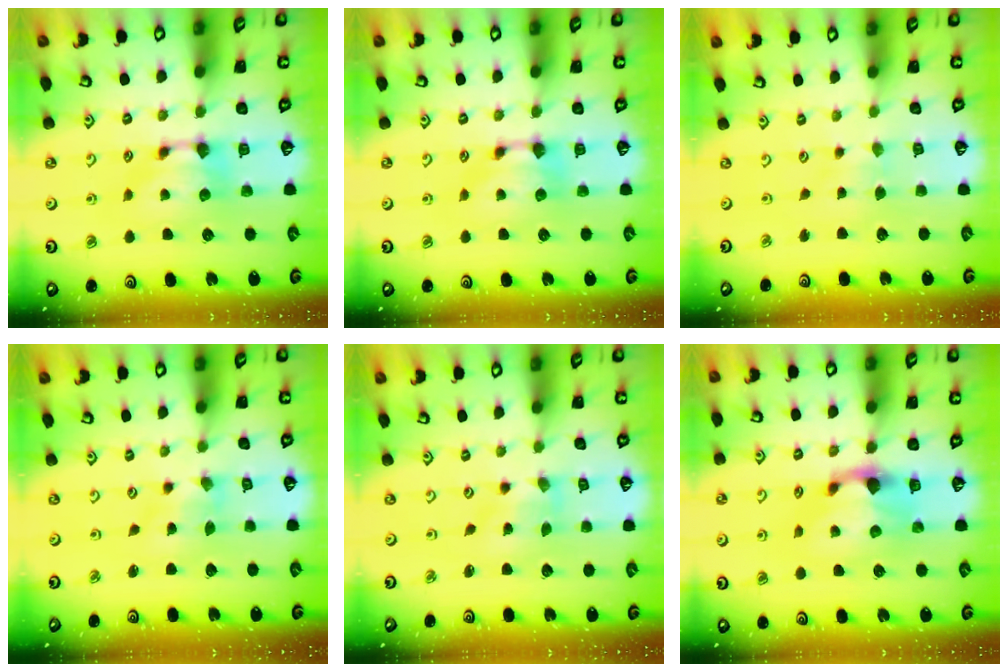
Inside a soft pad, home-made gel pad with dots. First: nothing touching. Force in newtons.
{"total": 0.0}
{"total": 2.4, "press": 2.4, "slide": 0.1}
{"total": 1.7, "press": 1.3, "slide": 1.0}
{"total": 2.7, "press": 2.4, "slide": 1.1}
{"total": 2.2, "press": 1.8, "slide": 1.1}